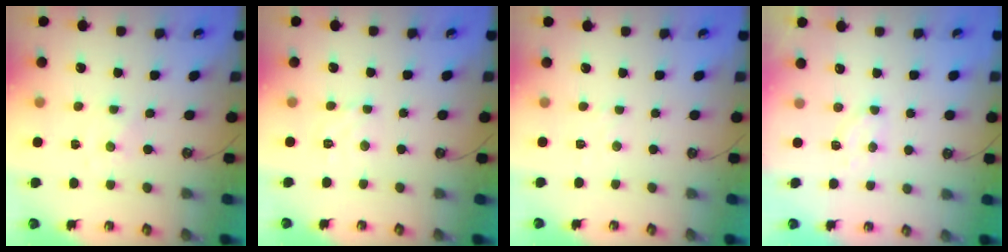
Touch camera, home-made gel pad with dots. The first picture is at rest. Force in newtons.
{"total": 3.8, "press": 3.8, "slide": 0.4}
{"total": 1.9, "press": 1.9, "slide": 0.3}
{"total": 6.0, "press": 5.9, "slide": 1.0}